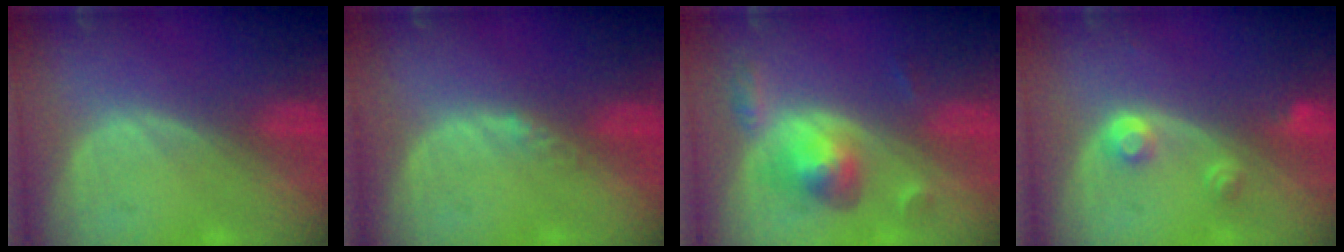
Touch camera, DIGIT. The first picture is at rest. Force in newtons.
{"total": 1.4, "press": 1.1, "slide": 0.8}
{"total": 5.9, "press": 5.6, "slide": 1.8}
{"total": 2.9, "press": 2.7, "slide": 1.0}